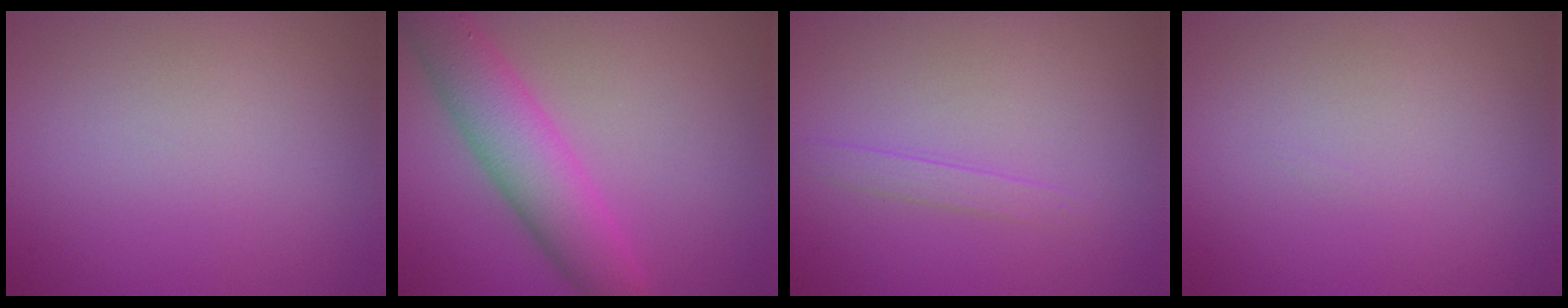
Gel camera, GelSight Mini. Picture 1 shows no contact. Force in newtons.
{"total": 6.4, "press": 6.4, "slide": 0.3}
{"total": 1.1, "press": 1.1, "slide": 0.2}
{"total": 0.0}